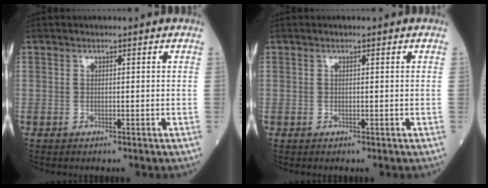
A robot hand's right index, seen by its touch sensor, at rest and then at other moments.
{"total": 0.0}